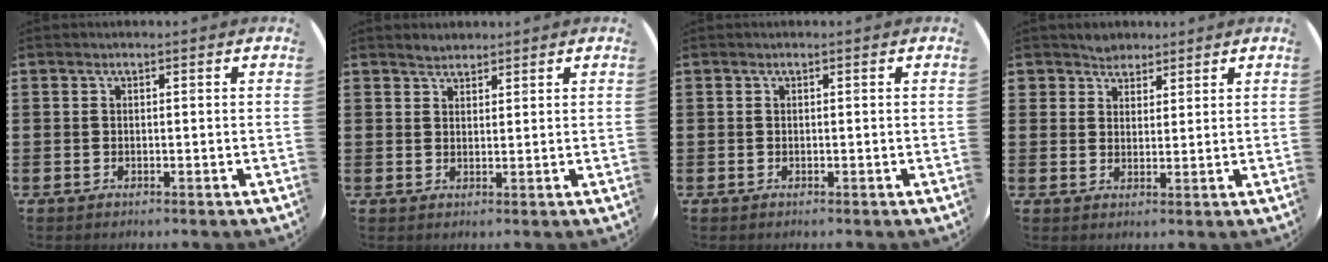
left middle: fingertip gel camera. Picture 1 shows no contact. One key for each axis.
{"total": 1.8, "fx": 1.7, "fy": 0.5, "fz": 0.0, "tx": -0.002, "ty": 0.004, "tz": 0.034}
{"total": 0.0}
{"total": 2.9, "fx": 2.6, "fy": 1.2, "fz": -0.4, "tx": -0.001, "ty": 0.006, "tz": 0.052}